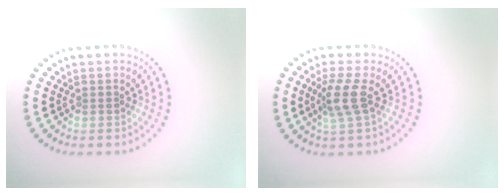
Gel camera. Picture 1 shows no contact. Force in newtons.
{"total": 2.8, "press": 2.1, "slide": 1.9}